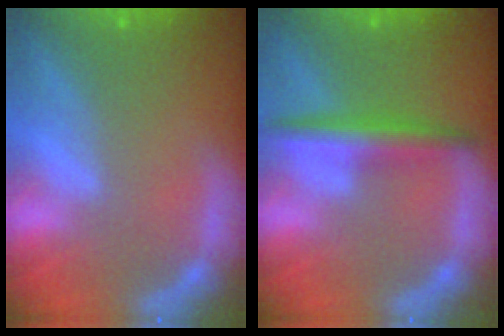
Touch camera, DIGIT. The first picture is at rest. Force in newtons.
{"total": 4.0}